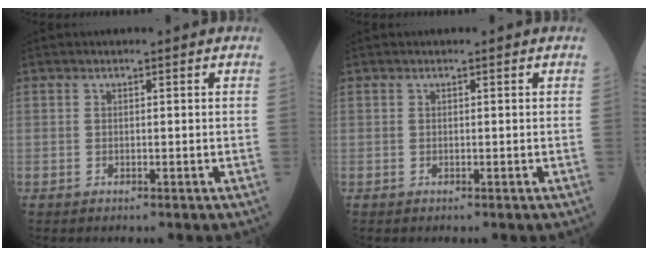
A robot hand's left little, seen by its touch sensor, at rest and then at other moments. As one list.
[{"total": 0.0}]